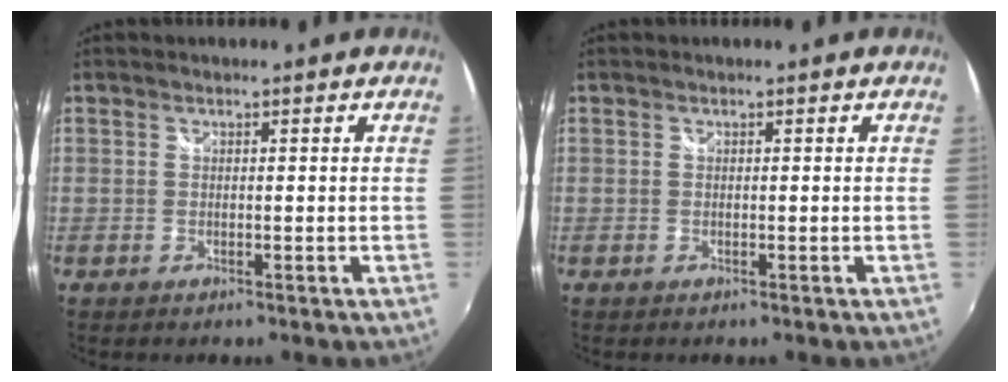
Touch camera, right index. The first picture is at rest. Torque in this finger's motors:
{"motor_torque": [0.00, 0.00, 0.00, 0.01]}